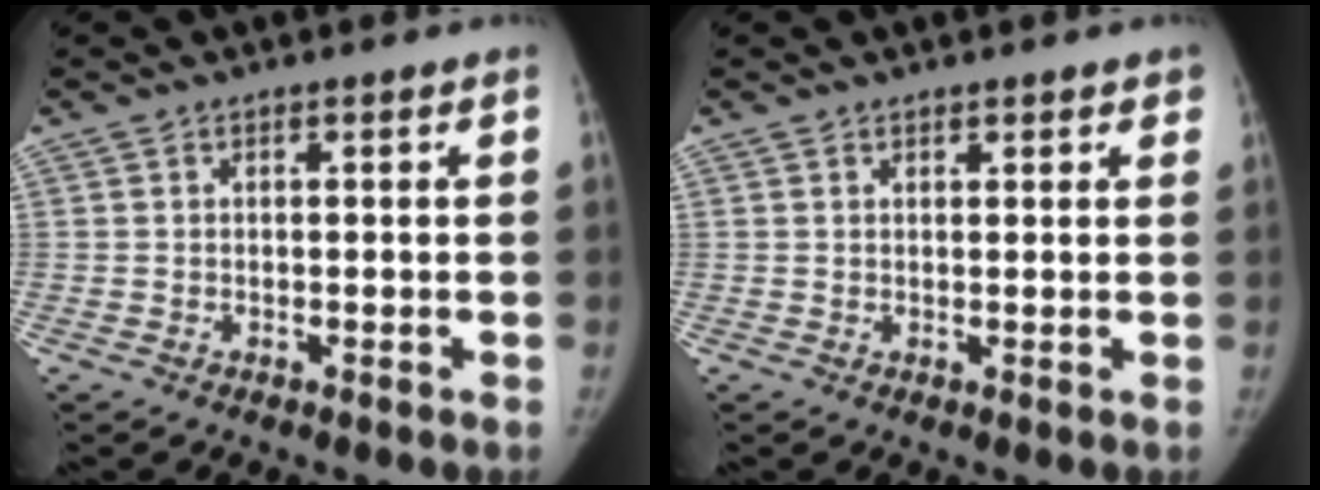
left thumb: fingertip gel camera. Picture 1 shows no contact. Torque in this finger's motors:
{"motor_torque": [-0.36, -0.26, -0.07, -0.06, -0.06]}